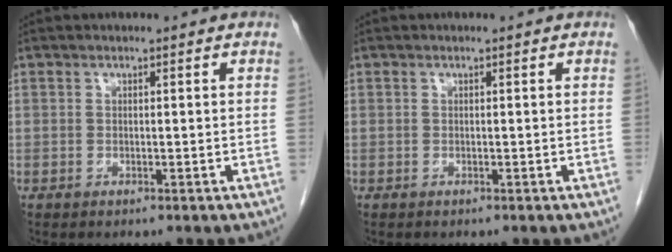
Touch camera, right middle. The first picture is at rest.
{"total": 0.0}